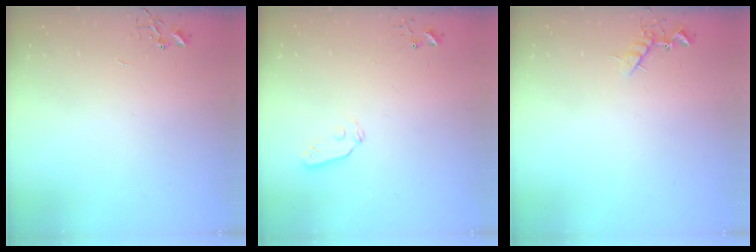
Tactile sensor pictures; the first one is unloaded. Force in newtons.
{"total": 3.8, "press": 3.8, "slide": 0.6}
{"total": 5.3, "press": 5.2, "slide": 1.0}